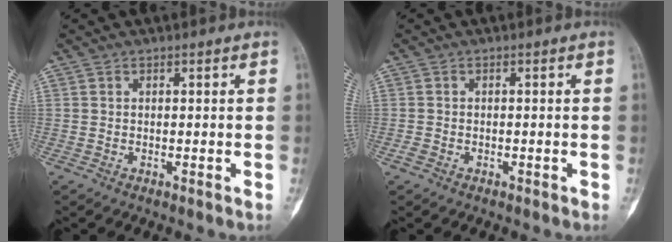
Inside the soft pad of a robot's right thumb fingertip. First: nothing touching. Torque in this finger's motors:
{"motor_torque": [1.04, 0.40, 0.29, -0.43, 0.06]}